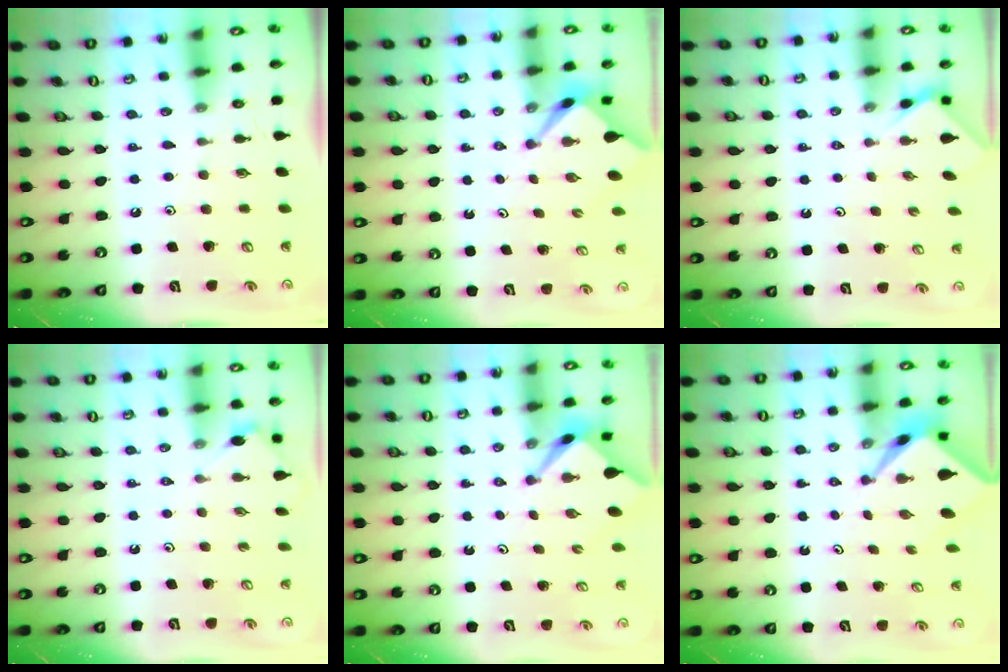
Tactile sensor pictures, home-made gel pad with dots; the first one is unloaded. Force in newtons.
{"total": 2.2, "press": 2.2, "slide": 0.2}
{"total": 1.9, "press": 1.9, "slide": 0.3}
{"total": 2.9, "press": 2.8, "slide": 0.5}
{"total": 2.2, "press": 2.2, "slide": 0.2}
{"total": 2.4, "press": 2.4, "slide": 0.2}